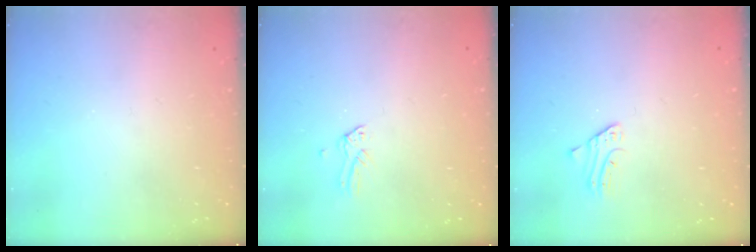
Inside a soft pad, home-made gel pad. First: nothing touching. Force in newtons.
{"total": 0.0}
{"total": 1.7, "press": 1.7, "slide": 0.2}